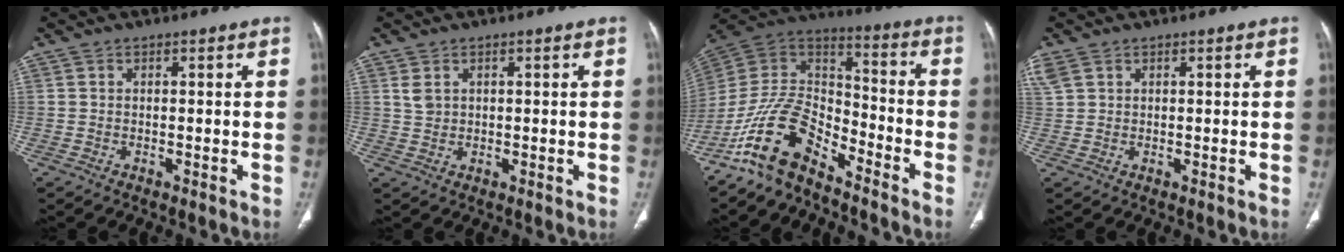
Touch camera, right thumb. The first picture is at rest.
{"total": 2.1, "force": [0.9, 1.6, 1.0], "torque": [-0.015, 0.000, 0.026]}
{"total": 13.9, "force": [-10.2, 6.2, 7.2], "torque": [-0.116, 0.092, -0.203]}
{"total": 3.2, "force": [1.9, 2.1, 1.6], "torque": [-0.049, 0.013, 0.050]}